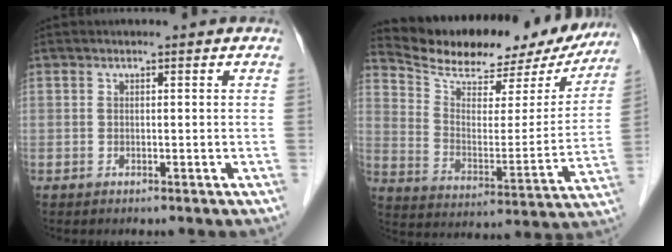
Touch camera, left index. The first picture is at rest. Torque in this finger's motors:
{"motor_torque": [-0.04, -0.70, 0.42, 0.06]}